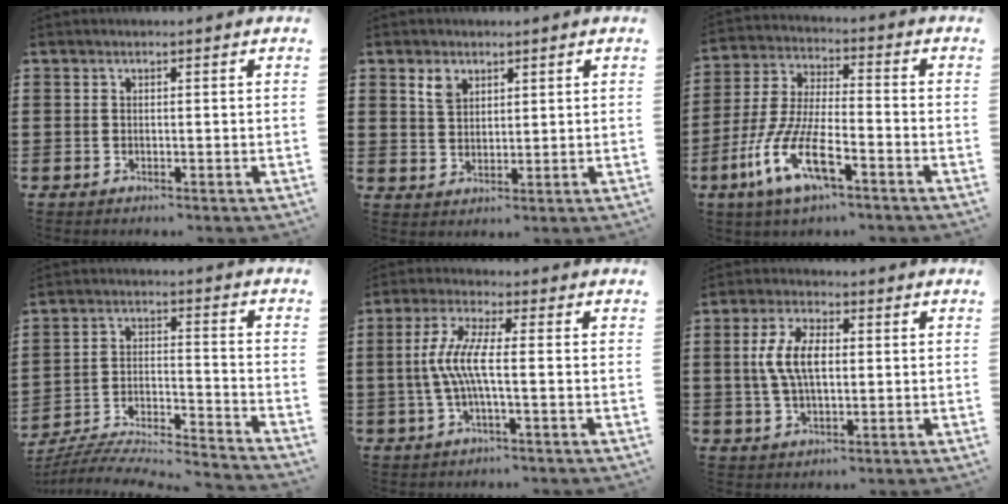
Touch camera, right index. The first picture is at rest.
{"total": 3.3, "force": [2.1, 2.1, 1.4], "torque": [-0.037, 0.007, 0.040]}
{"total": 11.6, "force": [-6.2, 3.4, 9.1], "torque": [-0.222, -0.012, -0.124]}
{"total": 6.4, "force": [-6.1, 0.6, 1.9], "torque": [-0.037, -0.007, -0.125]}
{"total": 6.7, "force": [-0.9, 0.9, 6.6], "torque": [-0.154, -0.015, -0.029]}
{"total": 7.2, "force": [0.5, 3.5, 6.3], "torque": [-0.145, 0.007, 0.001]}